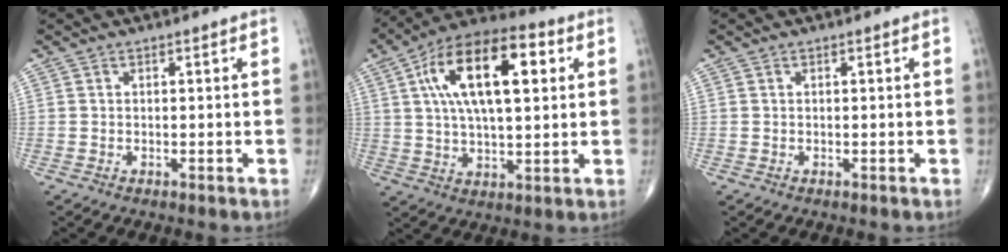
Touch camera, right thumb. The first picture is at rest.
{"total": 19.3, "force": [5.3, 8.5, 16.5], "torque": [-0.271, 0.014, 0.082]}
{"total": 0.0}